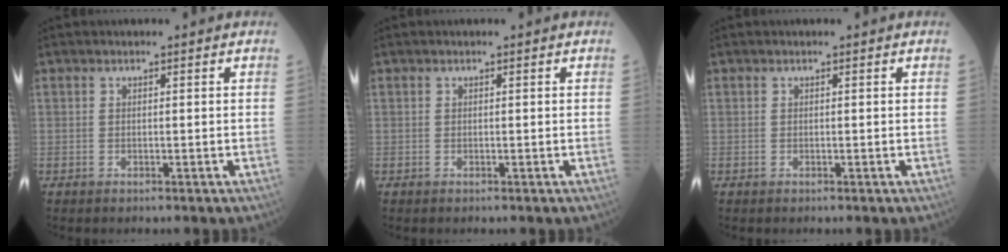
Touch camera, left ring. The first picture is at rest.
{"total": 0.0}
{"total": 0.0}